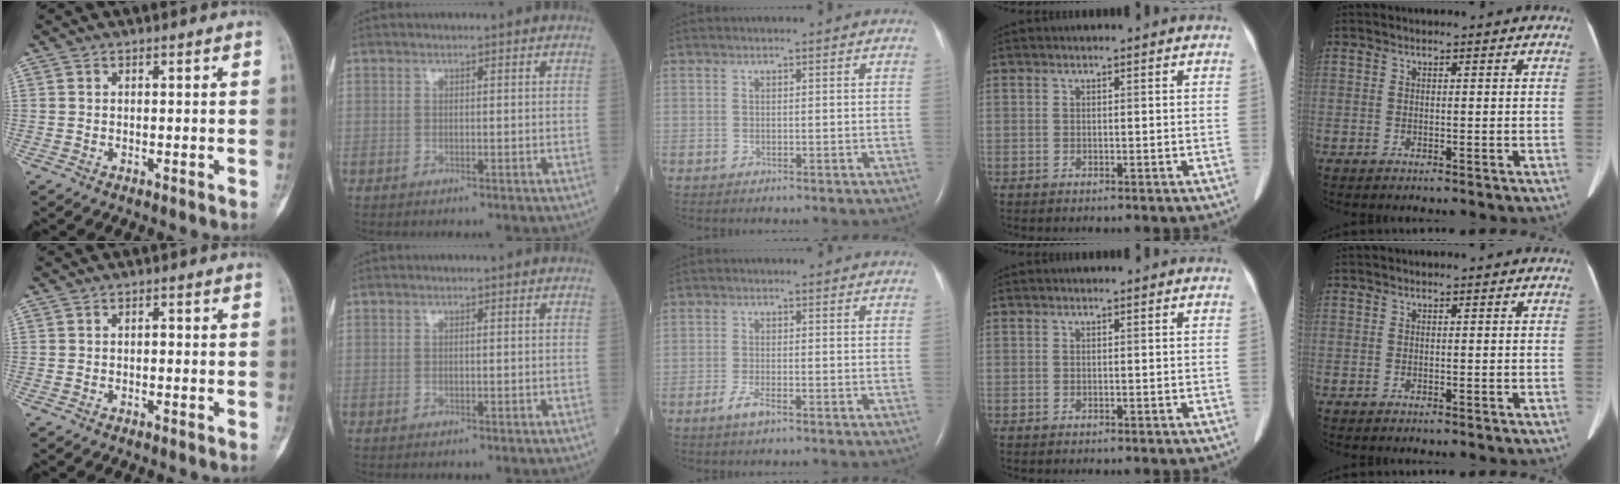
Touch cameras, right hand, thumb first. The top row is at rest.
{"thumb": {"total": 0.7, "force": [-0.1, 0.4, 0.5], "torque": [-0.002, 0.003, -0.006]}, "middle": {"total": 2.3, "force": [-1.5, 0.3, 1.7], "torque": [-0.039, -0.003, -0.031]}}